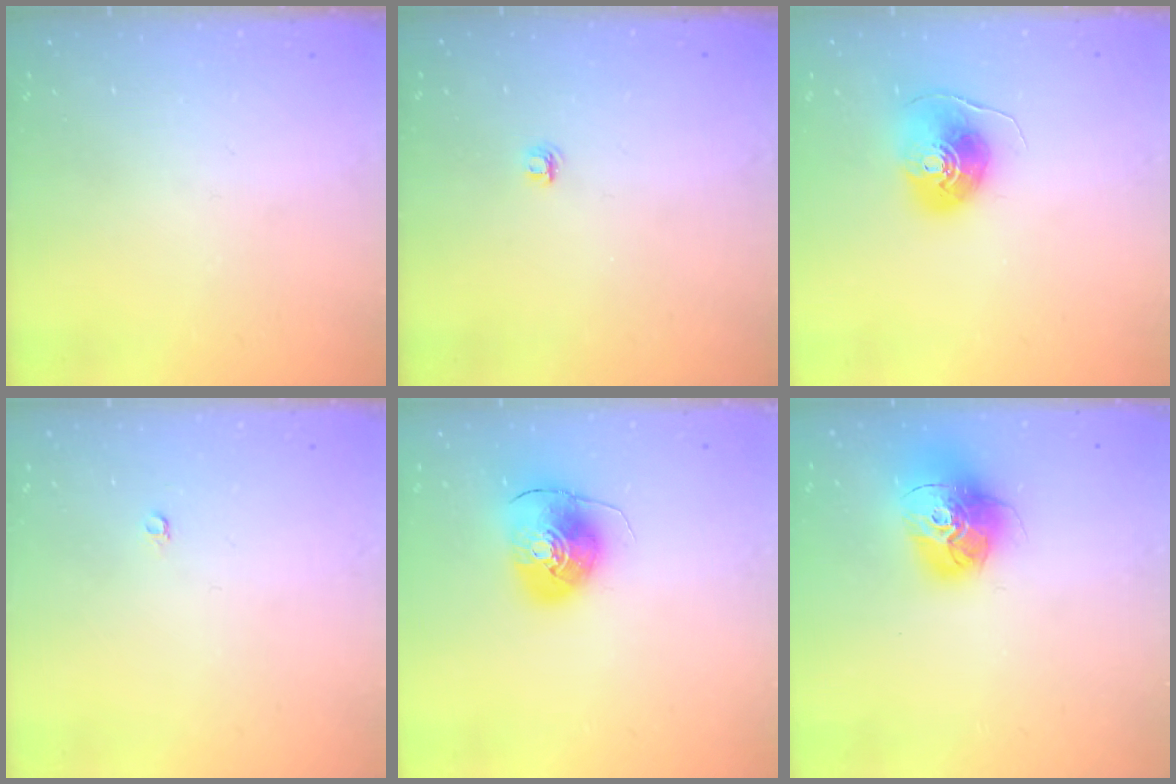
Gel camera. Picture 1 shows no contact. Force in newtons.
{"total": 4.1, "press": 4.1, "slide": 0.5}
{"total": 8.3, "press": 8.3, "slide": 0.6}
{"total": 3.2, "press": 3.2, "slide": 0.2}
{"total": 8.9, "press": 8.7, "slide": 1.5}
{"total": 15.7, "press": 15.7, "slide": 1.4}